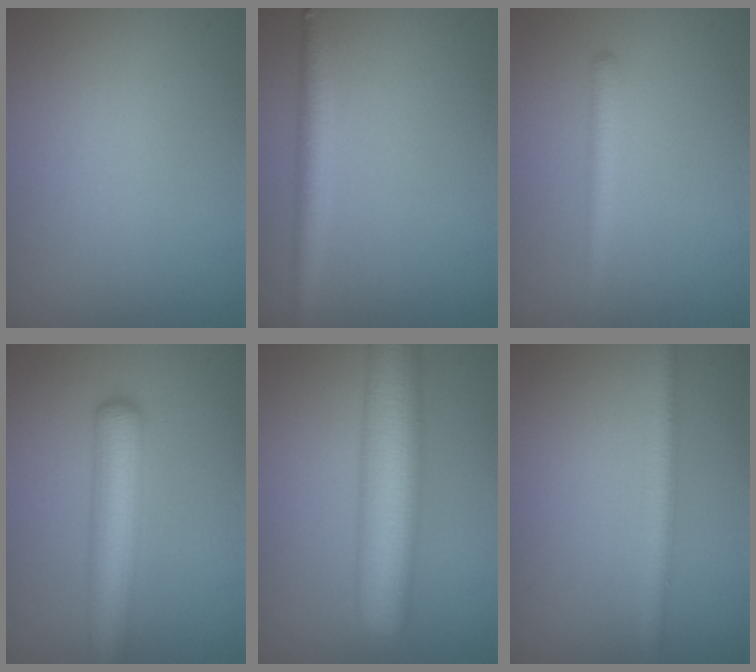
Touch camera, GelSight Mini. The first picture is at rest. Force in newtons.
{"total": 2.6, "press": 2.6, "slide": 0.1}
{"total": 1.9, "press": 1.8, "slide": 0.2}
{"total": 5.8, "press": 5.8, "slide": 0.1}
{"total": 9.0, "press": 9.0, "slide": 0.2}
{"total": 2.4, "press": 2.4, "slide": 0.2}